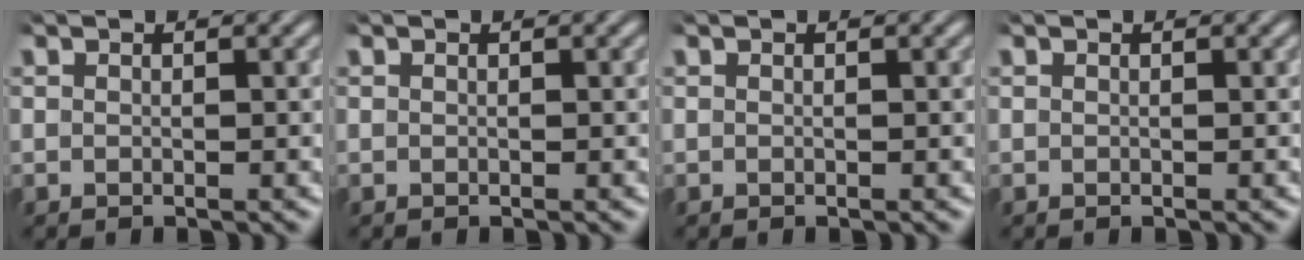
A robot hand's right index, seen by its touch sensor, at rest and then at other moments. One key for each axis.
{"total": 0.0}
{"total": 0.0}
{"total": 0.0}